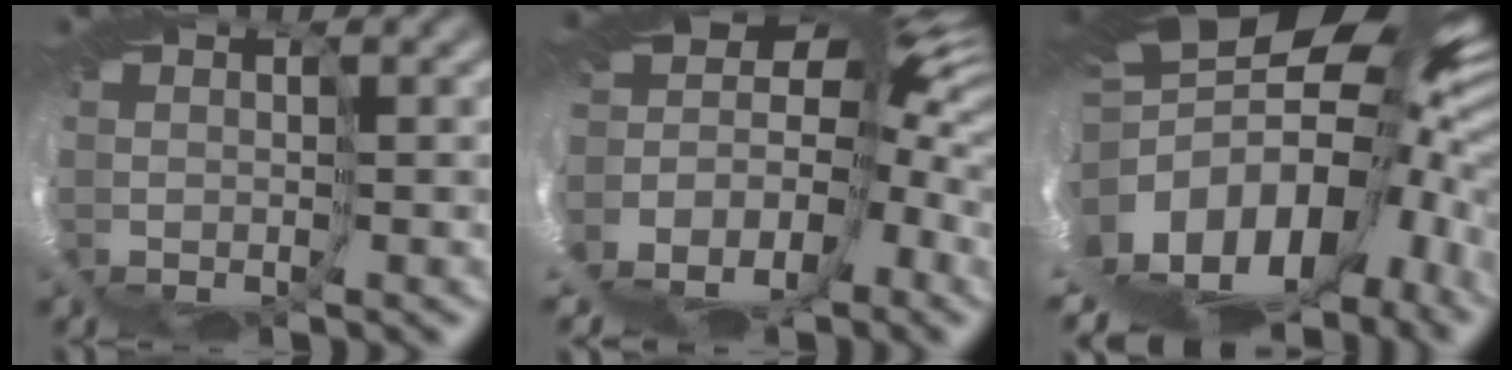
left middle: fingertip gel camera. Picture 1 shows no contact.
{"total": 11.7, "force": [-4.4, 6.4, 8.8], "torque": [-0.142, -0.009, -0.052]}
{"total": 18.5, "force": [-5.7, 10.8, 13.9], "torque": [-0.236, -0.017, -0.107]}